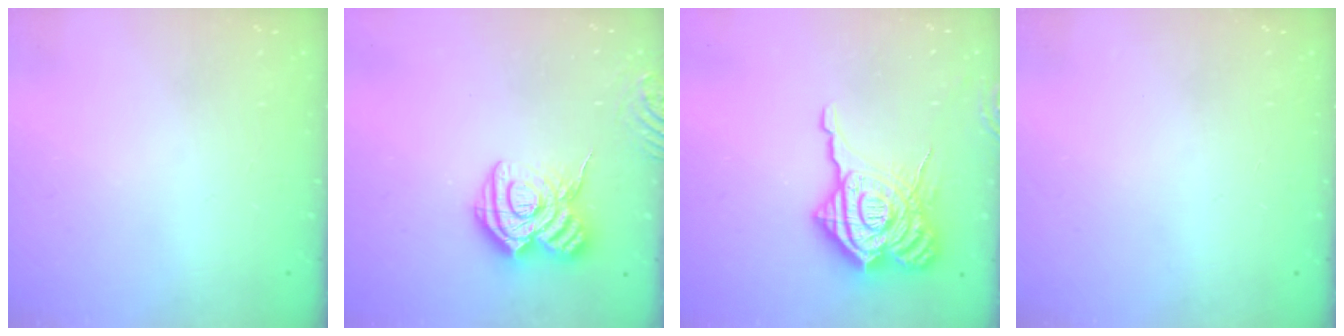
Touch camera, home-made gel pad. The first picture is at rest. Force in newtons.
{"total": 14.5, "press": 14.4, "slide": 1.4}
{"total": 23.6, "press": 23.4, "slide": 2.7}
{"total": 0.0}